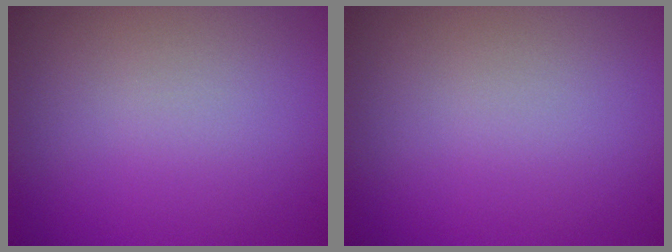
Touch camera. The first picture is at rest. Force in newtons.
{"total": 0.0}